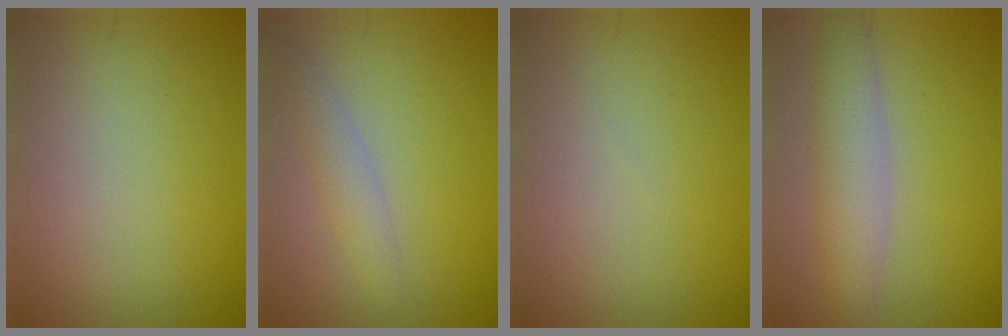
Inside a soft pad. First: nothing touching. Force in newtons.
{"total": 2.0, "press": 2.0, "slide": 0.1}
{"total": 0.0}
{"total": 4.3, "press": 4.3, "slide": 0.1}